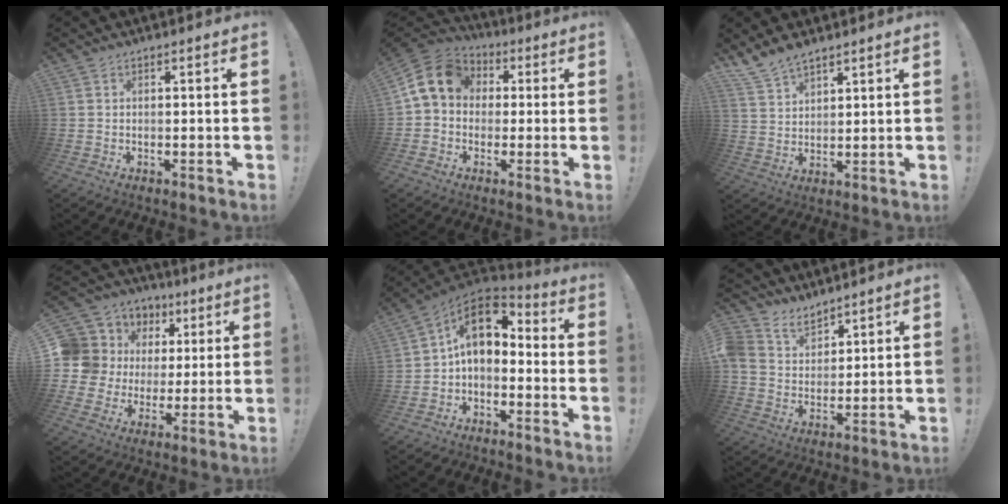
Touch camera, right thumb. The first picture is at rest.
{"total": 12.3, "force": [2.2, 9.9, 7.0], "torque": [-0.119, 0.013, 0.049]}
{"total": 7.0, "force": [5.9, 2.8, 2.5], "torque": [-0.051, -0.035, 0.114]}
{"total": 12.6, "force": [3.3, 11.5, 3.9], "torque": [-0.078, -0.017, 0.088]}
{"total": 10.3, "force": [2.4, 6.3, 7.8], "torque": [-0.132, 0.000, 0.048]}
{"total": 8.5, "force": [6.6, 5.1, 1.8], "torque": [-0.051, -0.042, 0.133]}